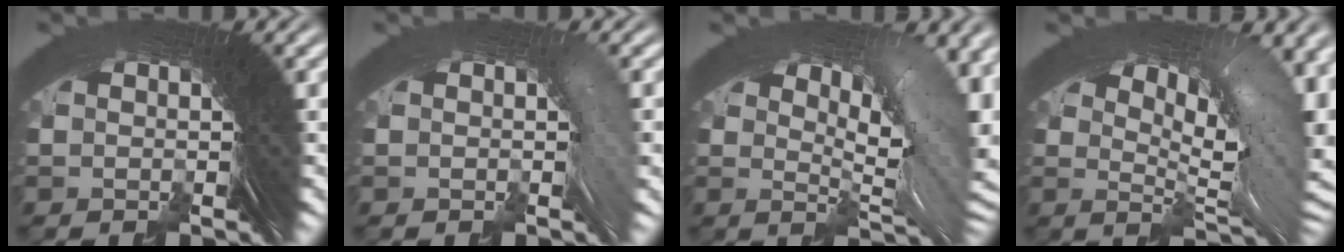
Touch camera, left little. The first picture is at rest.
{"total": 0.8, "force": [-0.2, -0.2, 0.8], "torque": [-0.012, 0.010, -0.005]}
{"total": 7.2, "force": [1.6, 1.9, 6.8], "torque": [-0.065, 0.000, 0.030]}
{"total": 8.0, "force": [2.2, 2.0, 7.4], "torque": [-0.082, -0.001, 0.041]}